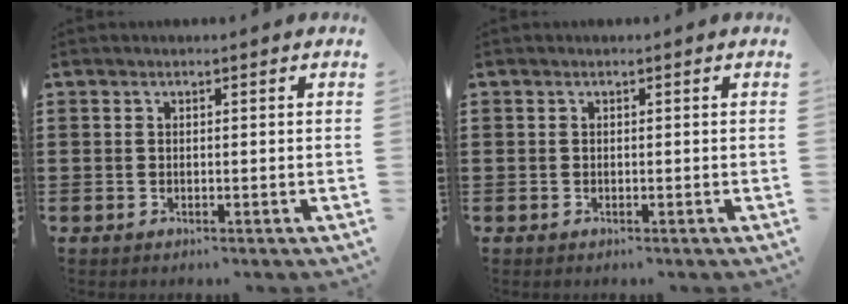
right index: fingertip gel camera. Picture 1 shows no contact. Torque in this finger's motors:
{"motor_torque": [0.00, 0.00, 0.00, 0.00]}